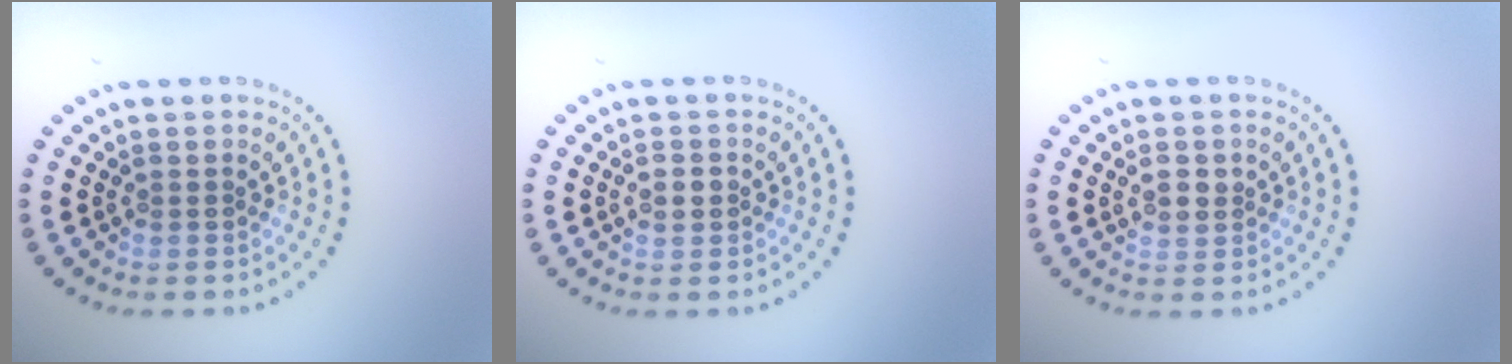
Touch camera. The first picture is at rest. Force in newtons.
{"total": 1.8, "press": 1.7, "slide": 0.2}
{"total": 1.5, "press": 1.5, "slide": 0.3}